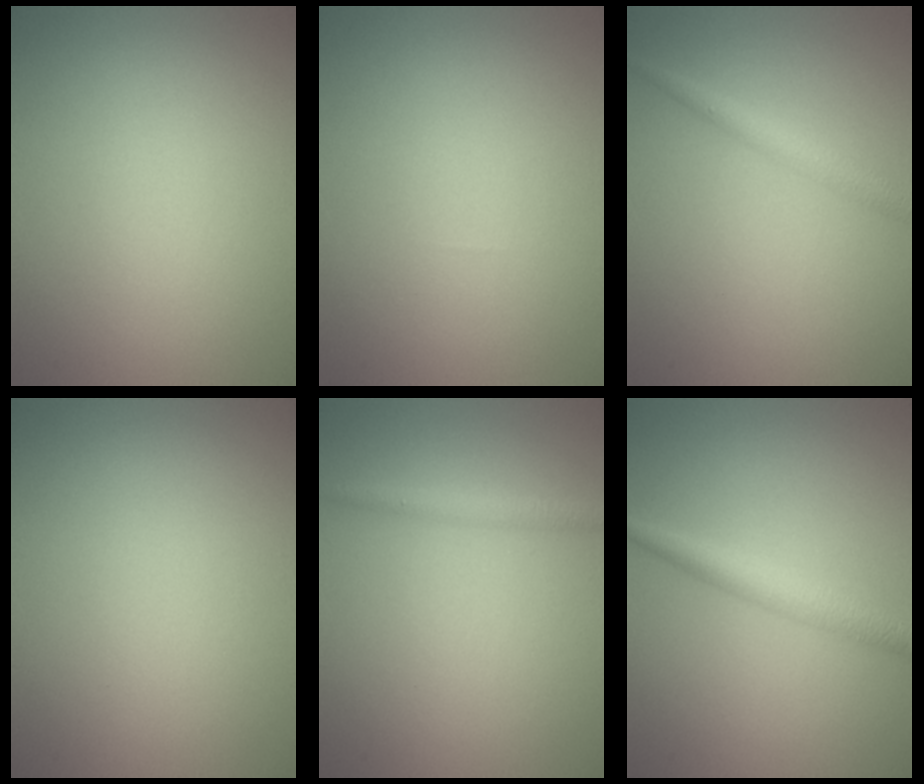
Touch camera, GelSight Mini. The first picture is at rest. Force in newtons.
{"total": 0.0}
{"total": 2.1, "press": 2.1, "slide": 0.1}
{"total": 0.0}
{"total": 1.4, "press": 1.4, "slide": 0.1}
{"total": 2.5, "press": 2.5, "slide": 0.1}